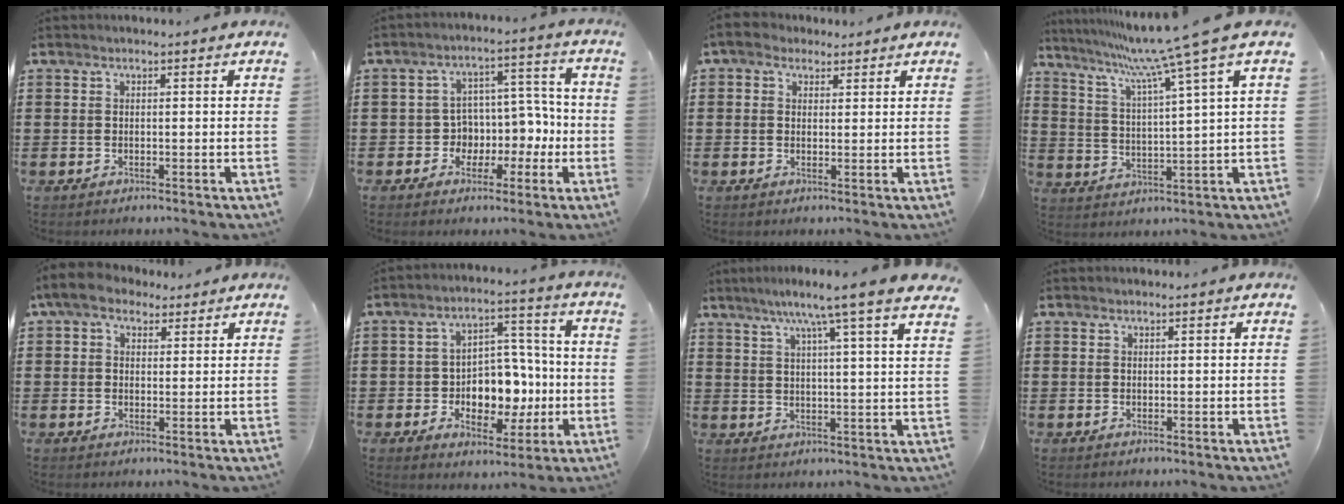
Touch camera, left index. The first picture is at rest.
{"total": 5.8, "force": [-0.6, 5.6, 1.4], "torque": [-0.044, -0.005, -0.008]}
{"total": 2.6, "force": [1.5, 2.0, 0.8], "torque": [-0.025, 0.012, 0.027]}
{"total": 9.3, "force": [6.8, -1.7, 6.2], "torque": [-0.144, -0.044, 0.104]}
{"total": 5.2, "force": [3.3, 3.0, 2.8], "torque": [-0.066, 0.011, 0.061]}
{"total": 7.7, "force": [-0.6, 6.4, 4.1], "torque": [-0.068, 0.003, -0.010]}
{"total": 7.6, "force": [5.7, -1.0, 5.0], "torque": [-0.108, -0.023, 0.089]}
{"total": 0.0}